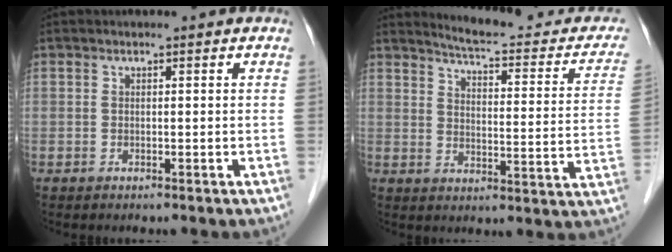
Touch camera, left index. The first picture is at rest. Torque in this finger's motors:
{"motor_torque": [0.07, -0.51, 0.01, 0.01]}